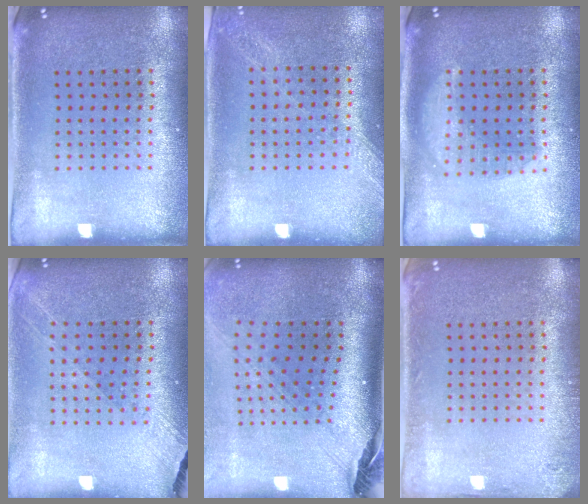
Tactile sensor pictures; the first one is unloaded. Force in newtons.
{"total": 1.1, "press": 1.1, "slide": 0.2}
{"total": 1.4, "press": 1.4, "slide": 0.2}
{"total": 1.3, "press": 1.2, "slide": 0.5}
{"total": 3.0, "press": 2.2, "slide": 2.1}
{"total": 1.2, "press": 1.2, "slide": 0.1}